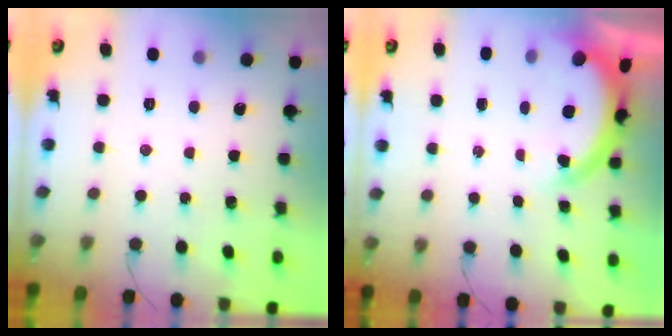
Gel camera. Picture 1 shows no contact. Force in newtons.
{"total": 4.0, "press": 3.9, "slide": 0.6}